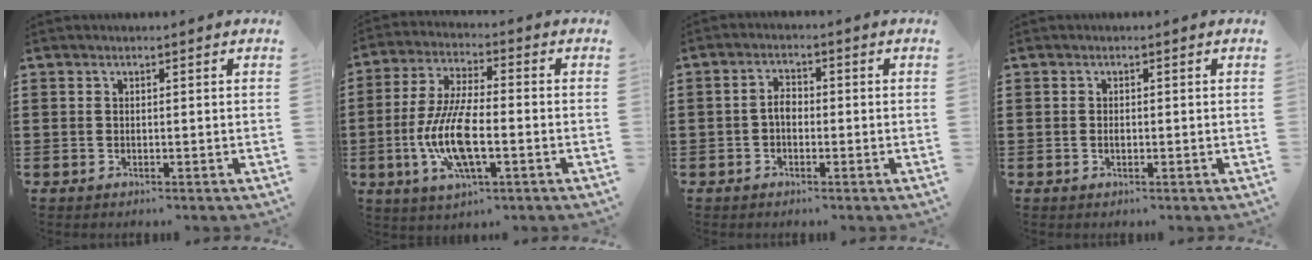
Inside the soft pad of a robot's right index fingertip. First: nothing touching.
{"total": 11.1, "force": [-2.9, 3.8, 10.0], "torque": [-0.224, -0.013, -0.057]}
{"total": 2.6, "force": [-0.7, 1.4, 2.0], "torque": [-0.046, 0.001, -0.017]}
{"total": 0.7, "force": [-0.1, 0.4, 0.6], "torque": [-0.013, 0.000, -0.002]}